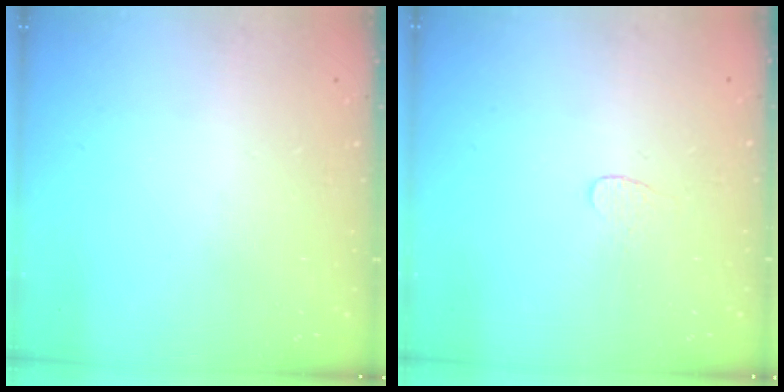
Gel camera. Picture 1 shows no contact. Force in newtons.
{"total": 2.7, "press": 2.7, "slide": 0.3}